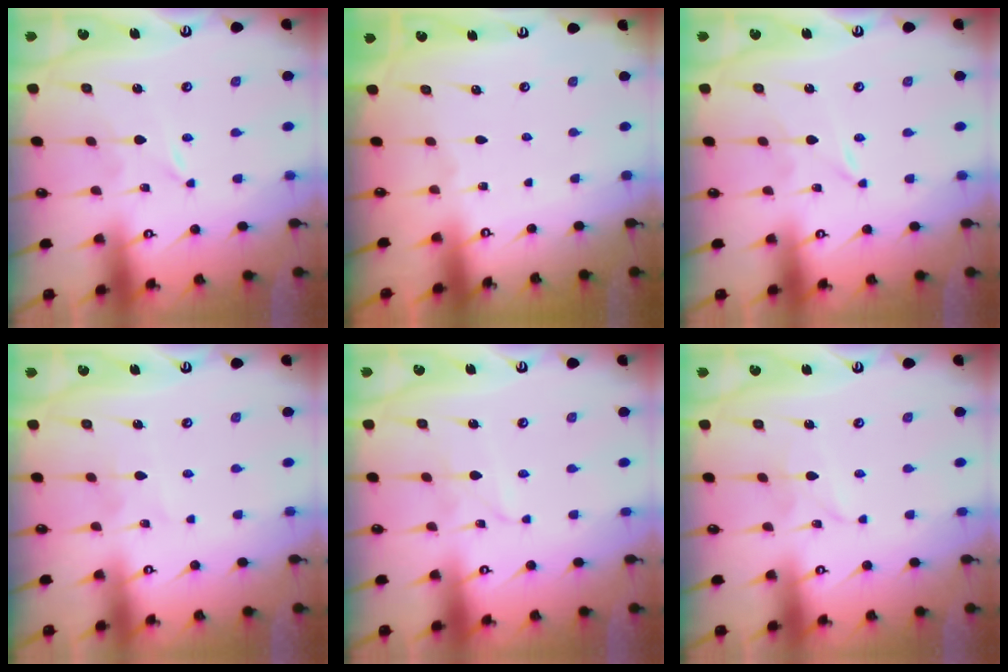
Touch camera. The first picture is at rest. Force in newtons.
{"total": 0.0}
{"total": 0.0}
{"total": 4.0, "press": 4.0, "slide": 0.3}
{"total": 2.7, "press": 2.7, "slide": 0.3}
{"total": 2.3, "press": 2.3, "slide": 0.1}